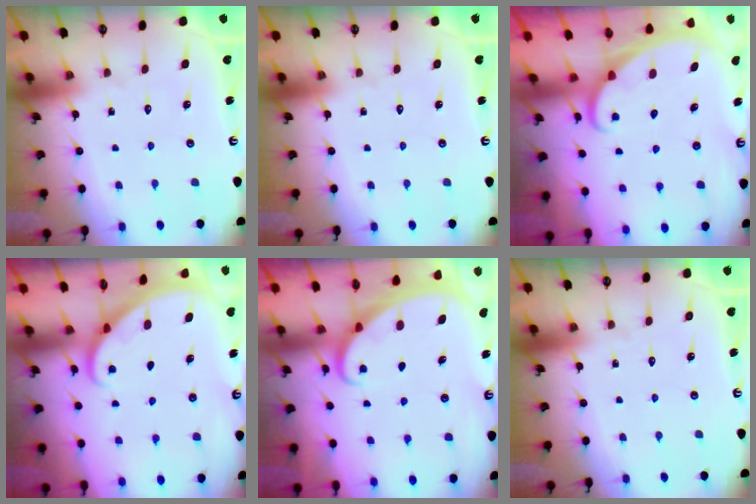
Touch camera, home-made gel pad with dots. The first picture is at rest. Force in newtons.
{"total": 0.0}
{"total": 1.7, "press": 1.7, "slide": 0.1}
{"total": 1.9, "press": 1.9, "slide": 0.1}
{"total": 2.1, "press": 2.1, "slide": 0.2}
{"total": 0.0}